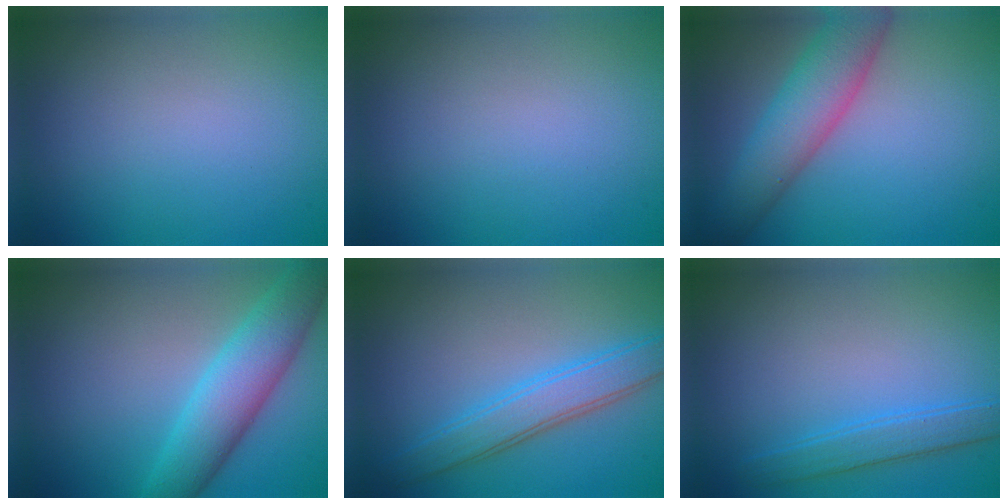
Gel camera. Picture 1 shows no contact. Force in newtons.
{"total": 0.0}
{"total": 5.9, "press": 5.9, "slide": 0.2}
{"total": 5.9, "press": 5.9, "slide": 0.1}
{"total": 4.1, "press": 4.1, "slide": 0.2}
{"total": 2.5, "press": 2.5, "slide": 0.1}